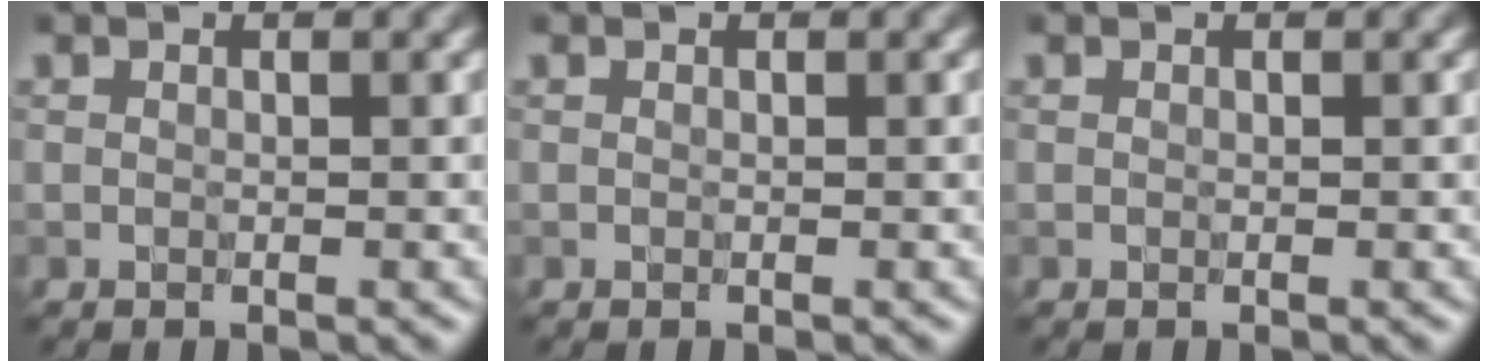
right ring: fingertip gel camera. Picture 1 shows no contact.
{"total": 0.0}
{"total": 0.0}